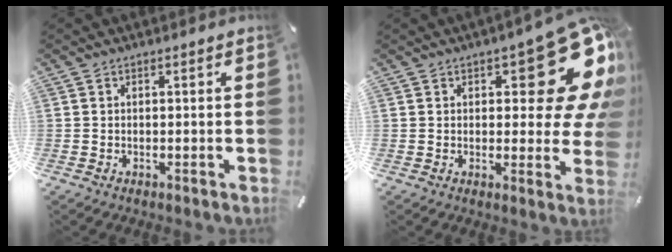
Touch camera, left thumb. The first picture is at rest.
{"total": 17.4, "force": [8.0, 7.0, 13.7], "torque": [-0.159, -0.062, 0.130]}